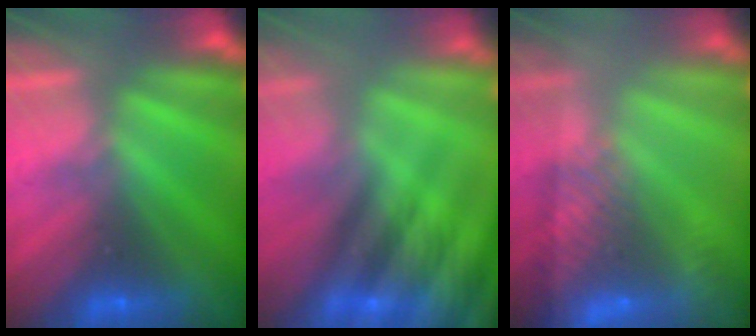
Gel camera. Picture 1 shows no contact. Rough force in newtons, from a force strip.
{"total": 8.4}
{"total": 8.5}